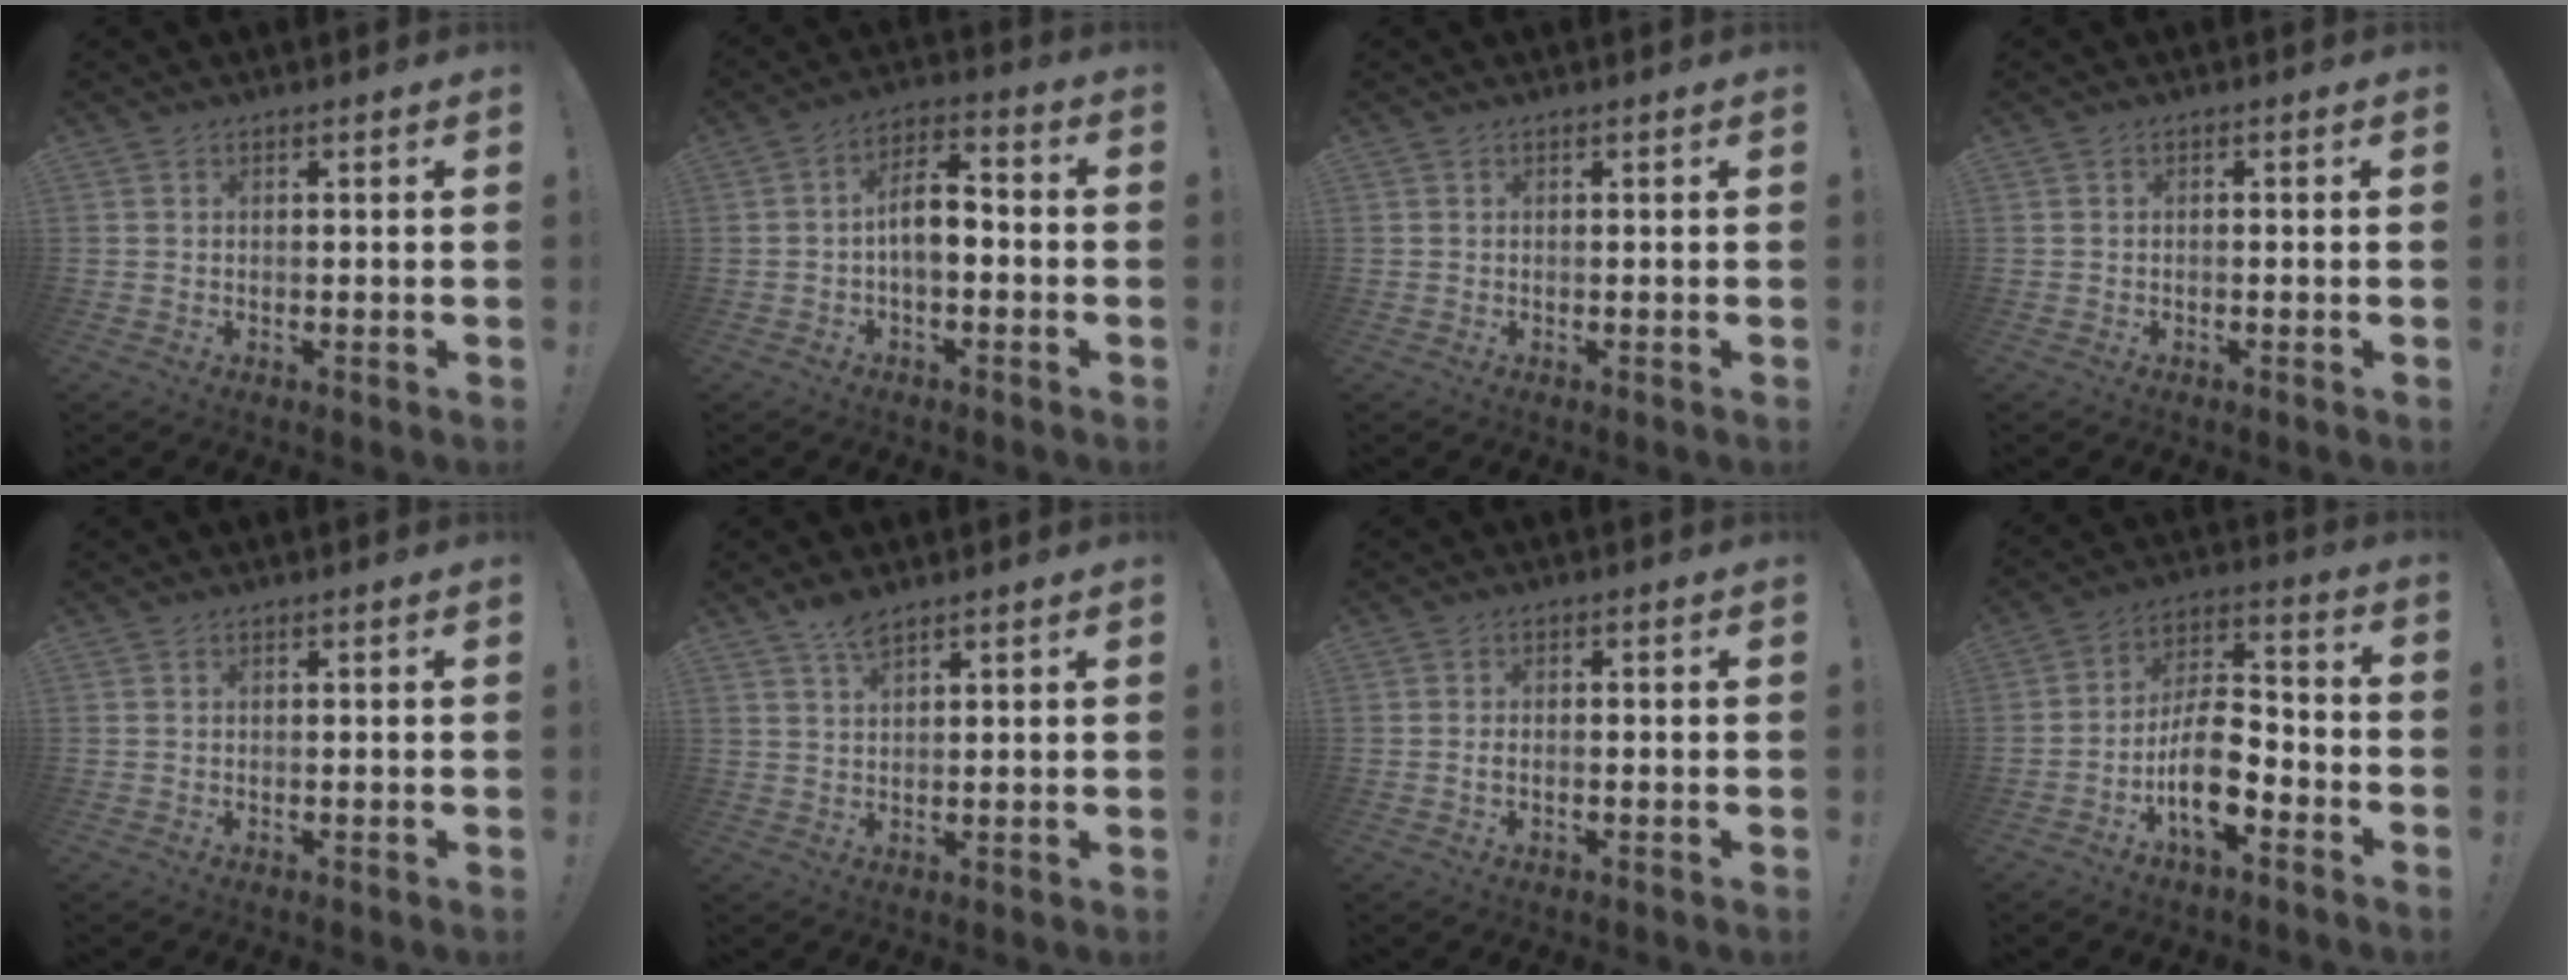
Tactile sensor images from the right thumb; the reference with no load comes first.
{"total": 8.5, "force": [-1.3, 4.4, 7.1], "torque": [-0.125, 0.013, -0.021]}
{"total": 0.0}
{"total": 0.7, "force": [-0.6, 0.0, 0.4], "torque": [-0.013, 0.002, -0.009]}
{"total": 0.0}
{"total": 3.9, "force": [3.0, 1.1, 2.3], "torque": [-0.040, -0.015, 0.052]}
{"total": 1.3, "force": [-0.4, 0.6, 1.1], "torque": [-0.019, 0.005, -0.008]}
{"total": 15.0, "force": [-6.3, 7.4, 11.4], "torque": [-0.198, 0.042, -0.103]}